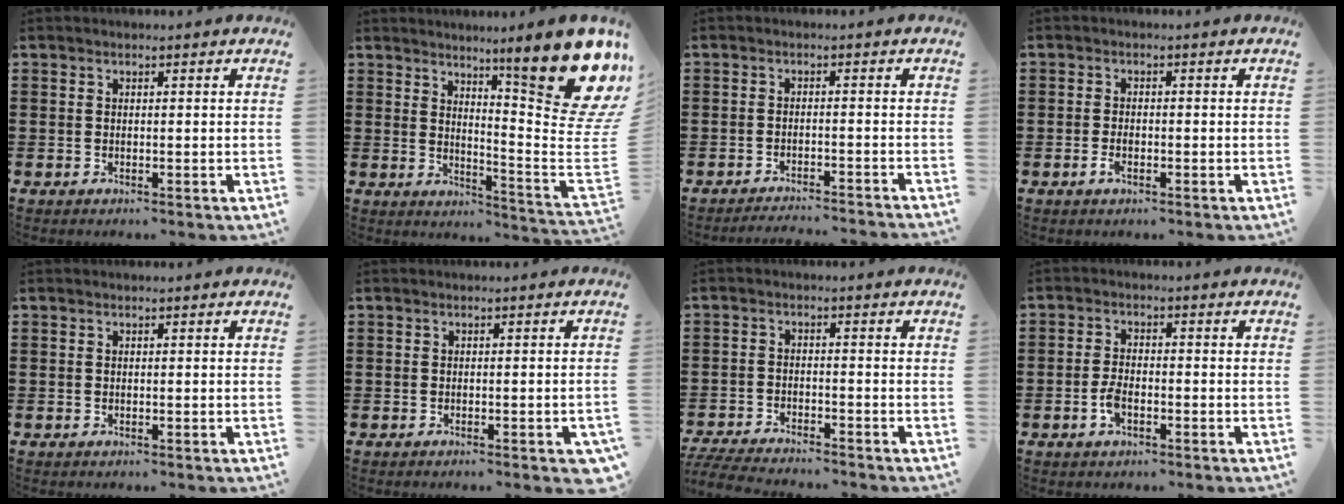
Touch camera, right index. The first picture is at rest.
{"total": 15.3, "force": [9.6, 2.9, 11.5], "torque": [-0.174, -0.076, 0.157]}
{"total": 2.3, "force": [-2.2, -0.5, 0.4], "torque": [-0.010, -0.003, -0.046]}
{"total": 1.8, "force": [-0.9, 0.7, 1.5], "torque": [-0.037, -0.005, -0.018]}
{"total": 0.0}
{"total": 1.0, "force": [-0.6, 0.1, 0.8], "torque": [-0.014, -0.002, -0.011]}
{"total": 4.3, "force": [-4.2, 0.0, 0.7], "torque": [-0.025, -0.009, -0.089]}
{"total": 3.3, "force": [-1.4, 1.5, 2.6], "torque": [-0.068, -0.004, -0.032]}